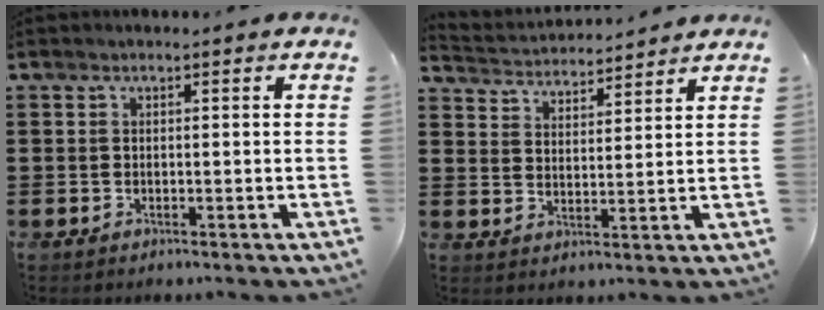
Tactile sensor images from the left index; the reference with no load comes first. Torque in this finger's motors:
{"motor_torque": [0.37, 0.26, -0.08, -0.06]}